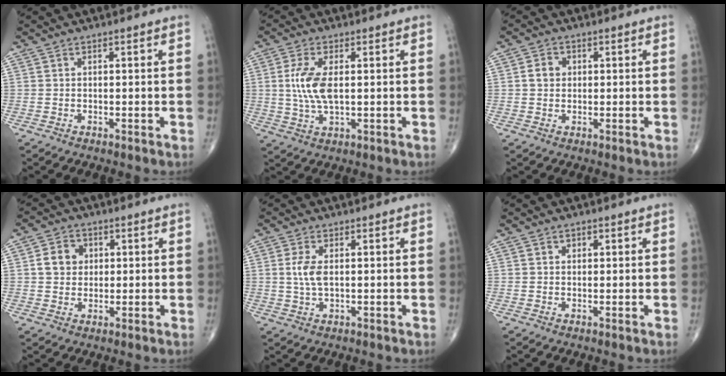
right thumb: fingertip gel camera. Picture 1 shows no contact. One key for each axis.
{"total": 7.7, "fx": 0.8, "fy": 3.3, "fz": 6.9, "tx": -0.155, "ty": -0.005, "tz": 0.018}
{"total": 3.1, "fx": 0.4, "fy": 2.7, "fz": 1.6, "tx": -0.017, "ty": 0.005, "tz": 0.004}
{"total": 5.6, "fx": 1.1, "fy": 4.8, "fz": 2.6, "tx": -0.024, "ty": 0.003, "tz": 0.014}
{"total": 6.2, "fx": 0.7, "fy": 2.9, "fz": 5.5, "tx": -0.126, "ty": -0.001, "tz": 0.015}
{"total": 1.1, "fx": 0.5, "fy": 0.9, "fz": 0.4, "tx": 0.006, "ty": -0.001, "tz": 0.005}